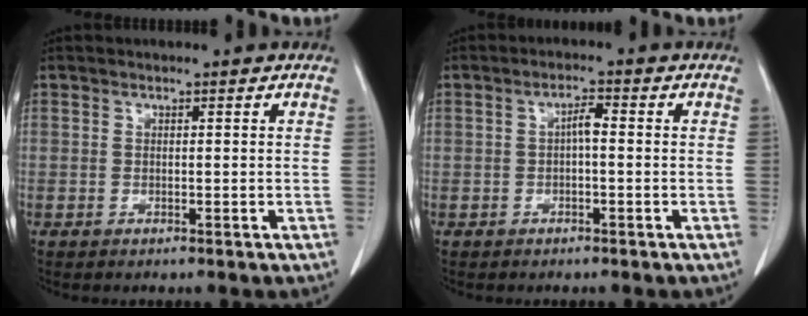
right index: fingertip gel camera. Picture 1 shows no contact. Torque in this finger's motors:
{"motor_torque": [0.50, -0.26, 0.09, 0.06]}